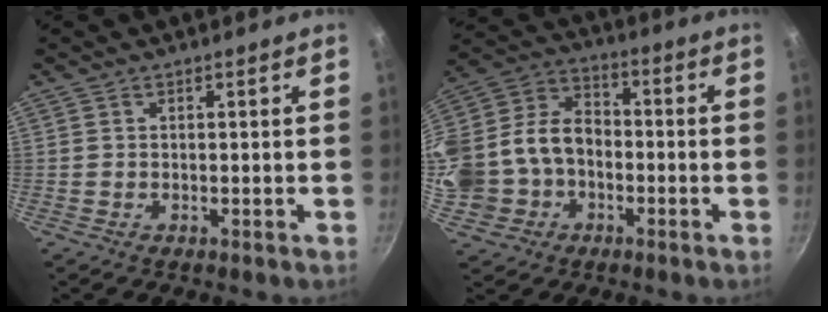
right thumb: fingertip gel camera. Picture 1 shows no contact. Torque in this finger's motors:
{"motor_torque": [1.19, 1.19, 1.10, -1.07, 0.34]}